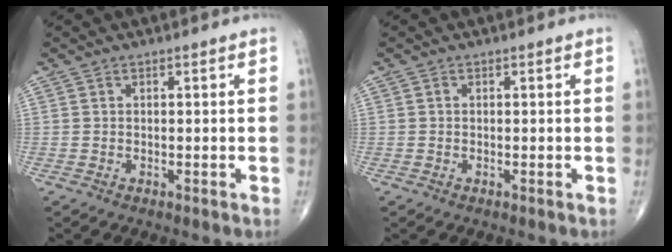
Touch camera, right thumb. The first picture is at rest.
{"total": 0.0}